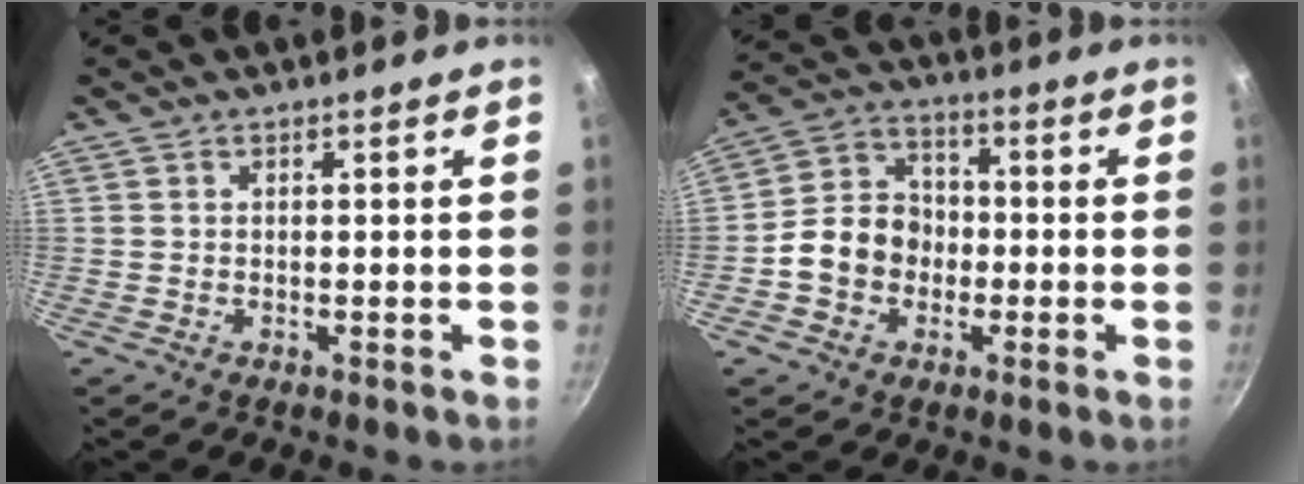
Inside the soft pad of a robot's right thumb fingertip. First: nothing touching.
{"total": 10.3, "force": [-2.2, 8.7, 5.2], "torque": [-0.056, 0.033, -0.053]}